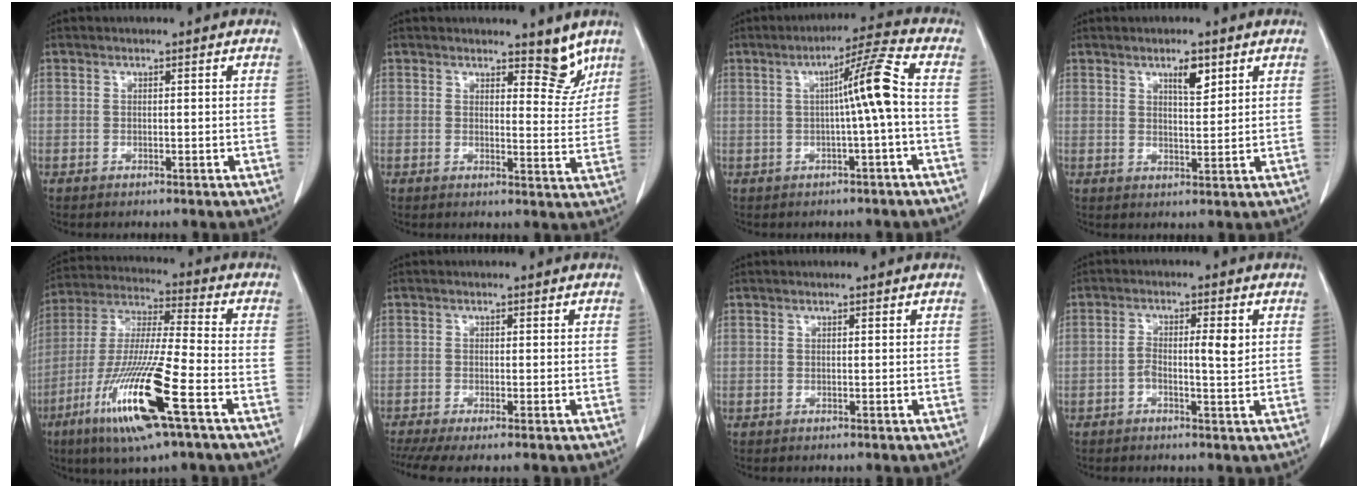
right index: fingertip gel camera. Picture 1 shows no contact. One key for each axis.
{"total": 3.1, "fx": 2.8, "fy": 0.3, "fz": 1.2, "tx": -0.023, "ty": -0.026, "tz": 0.034}
{"total": 7.0, "fx": -0.1, "fy": -1.2, "fz": 6.9, "tx": -0.109, "ty": 0.016, "tz": -0.001}
{"total": 3.7, "fx": 2.2, "fy": 1.0, "fz": 2.8, "tx": -0.047, "ty": -0.003, "tz": 0.037}
{"total": 17.8, "fx": -7.9, "fy": 0.9, "fz": 15.9, "tx": -0.342, "ty": -0.033, "tz": -0.150}
{"total": 4.7, "fx": -3.3, "fy": 0.6, "fz": 3.3, "tx": -0.062, "ty": -0.008, "tz": -0.060}
{"total": 0.0}
{"total": 4.3, "fx": 0.1, "fy": 1.0, "fz": 4.2, "tx": -0.074, "ty": 0.011, "tz": 0.002}